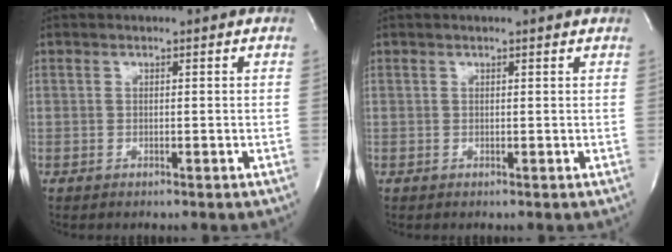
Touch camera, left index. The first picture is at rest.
{"total": 1.0, "force": [0.9, -0.1, 0.5], "torque": [-0.014, 0.003, 0.007]}